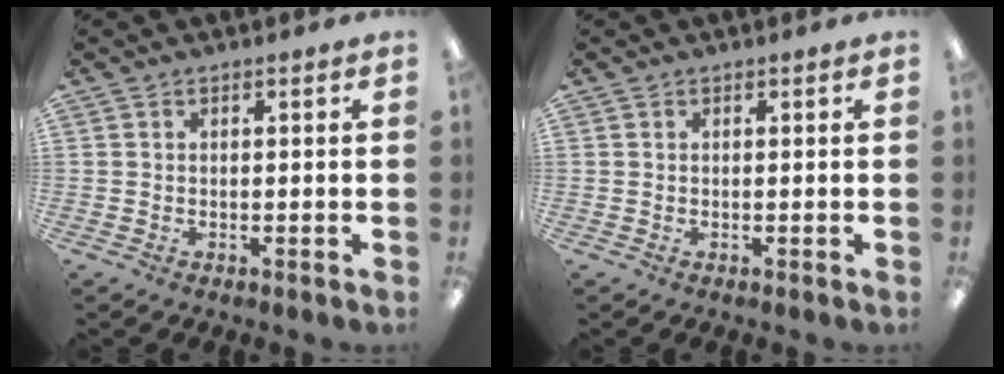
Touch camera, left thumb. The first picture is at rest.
{"total": 0.0}